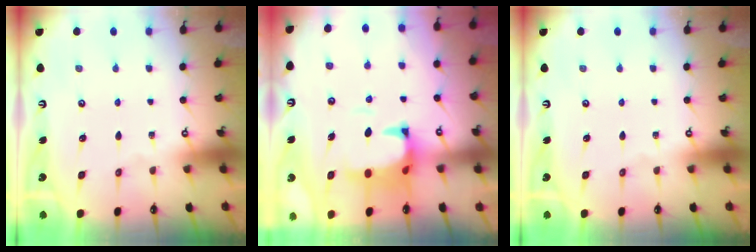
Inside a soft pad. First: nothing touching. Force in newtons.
{"total": 2.6, "press": 2.3, "slide": 1.1}
{"total": 0.0}